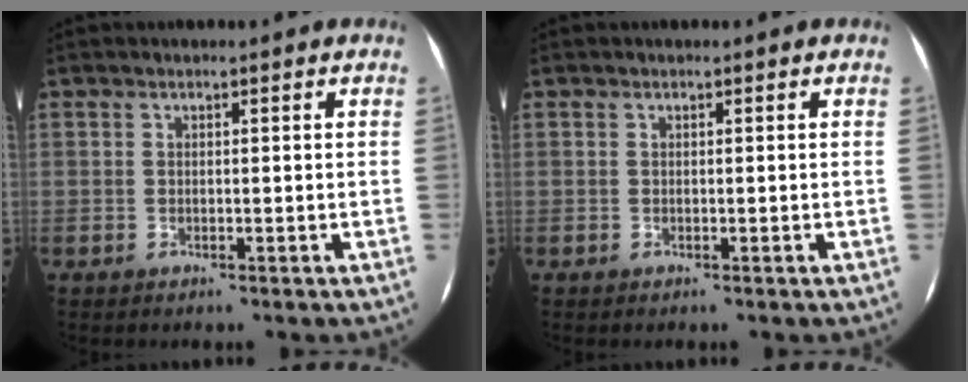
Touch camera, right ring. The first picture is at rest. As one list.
[{"total": 0.0}]